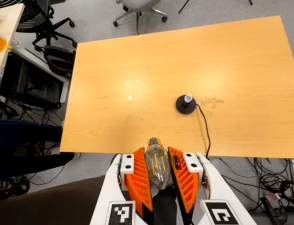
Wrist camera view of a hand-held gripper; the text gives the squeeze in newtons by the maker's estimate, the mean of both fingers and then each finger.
{"total": 12.7, "left": 13.9, "right": 11.4}